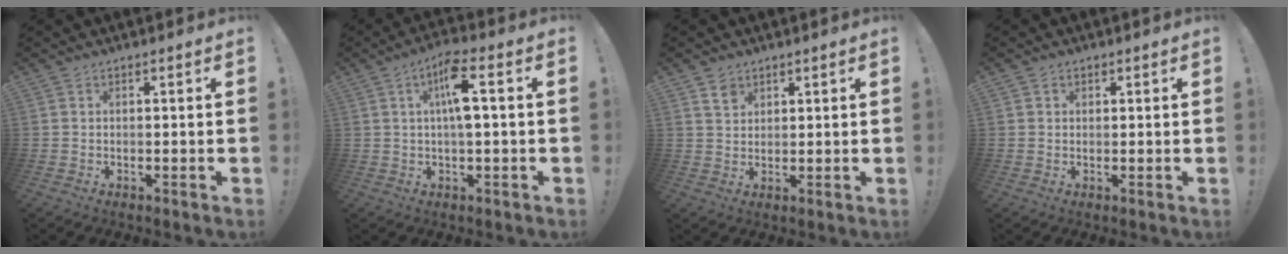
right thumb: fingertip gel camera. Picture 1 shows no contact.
{"total": 8.8, "force": [1.5, 2.1, 8.4], "torque": [-0.131, -0.001, 0.020]}
{"total": 3.7, "force": [2.5, 2.4, 1.1], "torque": [-0.006, -0.013, 0.045]}
{"total": 1.1, "force": [0.6, 0.9, 0.2], "torque": [-0.002, 0.000, 0.010]}